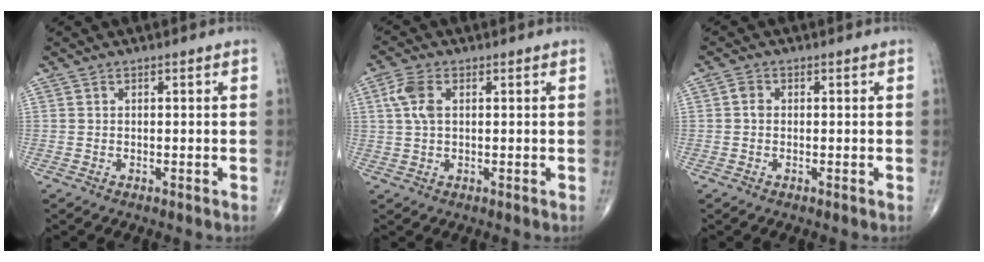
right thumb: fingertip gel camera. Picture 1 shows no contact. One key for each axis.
{"total": 5.0, "fx": 1.2, "fy": 2.7, "fz": 4.0, "tx": -0.099, "ty": 0.010, "tz": 0.022}
{"total": 1.5, "fx": 0.0, "fy": 1.1, "fz": 0.9, "tx": -0.010, "ty": 0.003, "tz": -0.004}